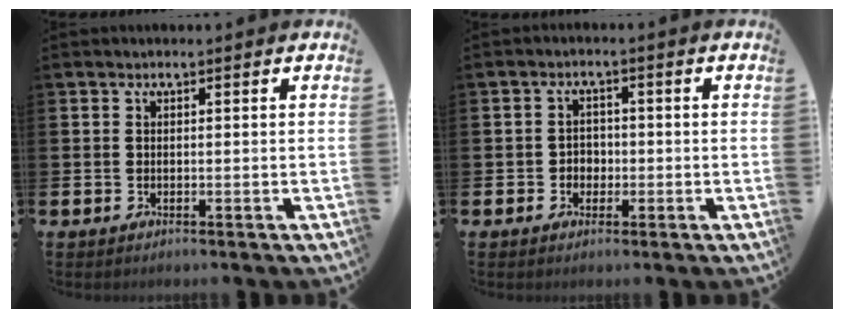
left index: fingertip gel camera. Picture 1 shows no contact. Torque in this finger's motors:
{"motor_torque": [-0.03, 0.10, 0.01, 0.00]}